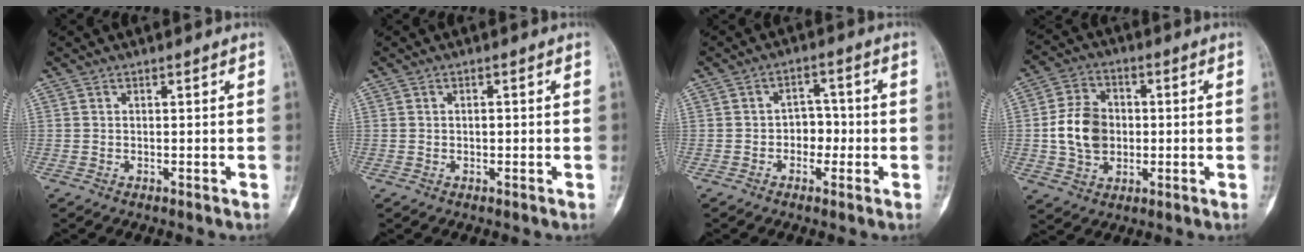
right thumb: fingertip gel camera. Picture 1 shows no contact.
{"total": 0.9, "force": [-0.1, 0.6, 0.6], "torque": [-0.010, 0.001, -0.001]}
{"total": 4.7, "force": [-1.1, 3.6, 2.8], "torque": [-0.011, 0.019, -0.025]}
{"total": 10.6, "force": [-0.4, 8.2, 6.7], "torque": [-0.100, 0.012, -0.009]}